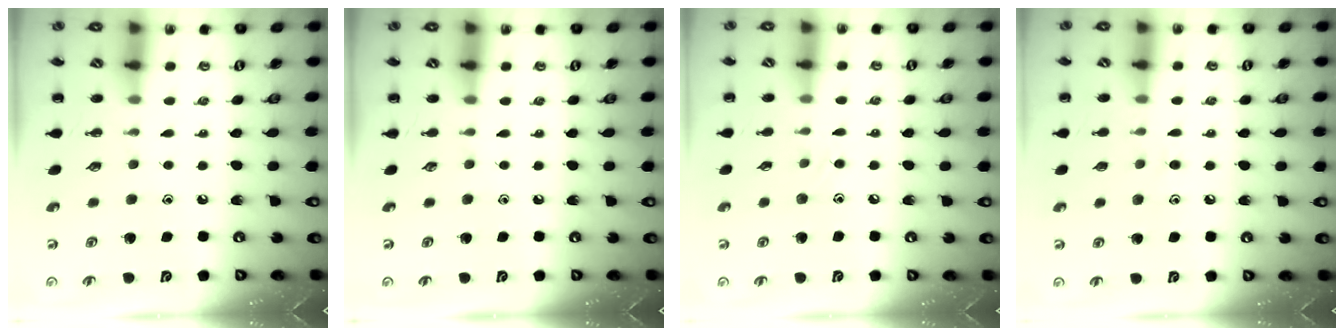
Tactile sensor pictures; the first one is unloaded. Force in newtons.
{"total": 0.0}
{"total": 5.7, "press": 5.4, "slide": 1.9}
{"total": 7.1, "press": 6.8, "slide": 1.9}